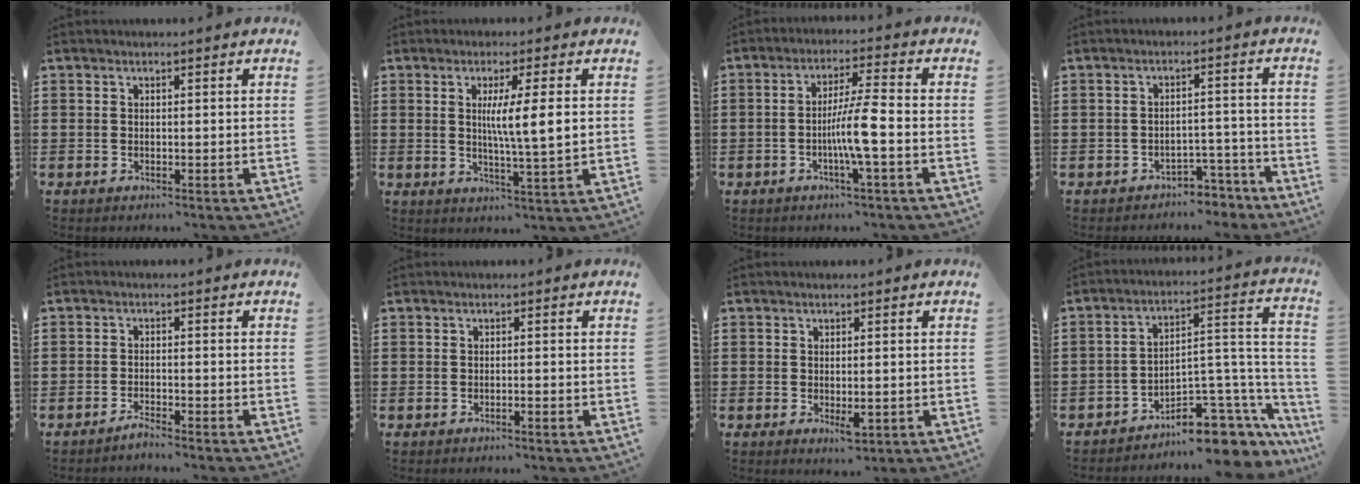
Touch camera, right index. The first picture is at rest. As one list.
[{"total": 6.6, "force": [1.2, 0.2, 6.5], "torque": [-0.124, -0.004, 0.015]}, {"total": 6.6, "force": [-1.9, -0.1, 6.3], "torque": [-0.117, -0.004, -0.040]}, {"total": 3.5, "force": [-3.3, 1.0, 0.6], "torque": [-0.013, 0.009, -0.067]}, {"total": 1.8, "force": [-1.8, -0.1, 0.3], "torque": [-0.008, 0.003, -0.034]}, {"total": 0.5, "force": [-0.5, 0.0, 0.3], "torque": [-0.006, -0.002, -0.009]}, {"total": 2.7, "force": [-0.6, 1.0, 2.4], "torque": [-0.048, -0.002, -0.011]}, {"total": 8.2, "force": [-6.6, 3.1, 3.7], "torque": [-0.045, 0.015, -0.122]}]